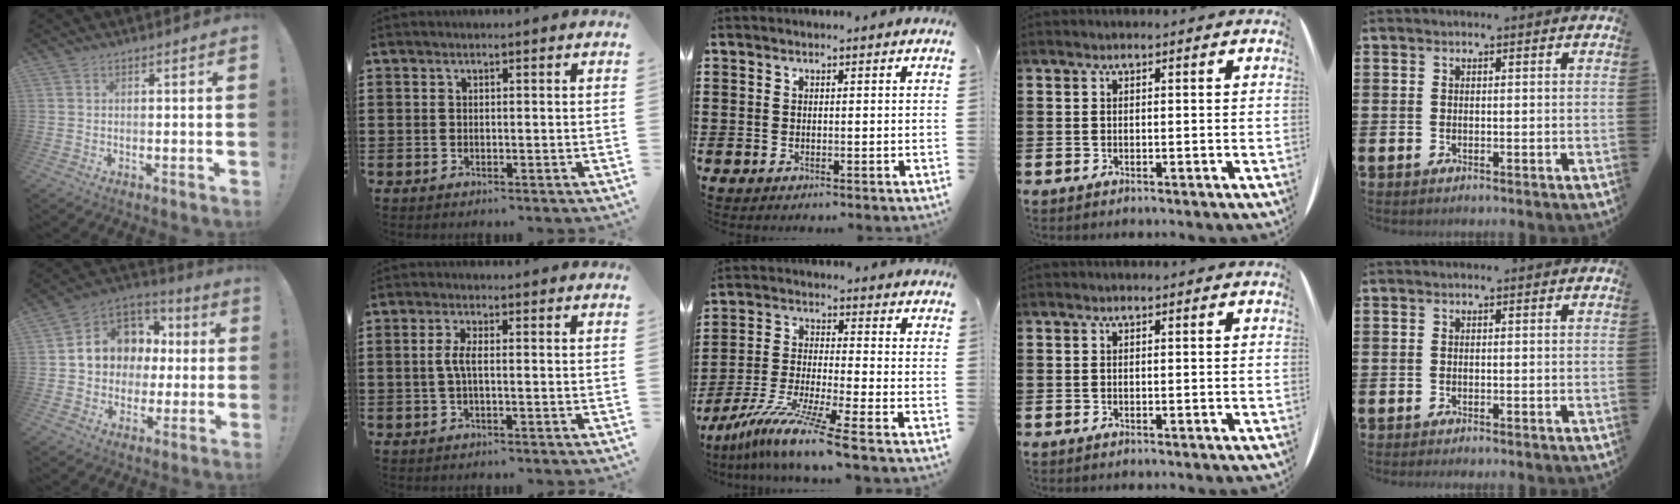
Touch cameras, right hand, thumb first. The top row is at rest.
{"thumb": {"total": 11.7, "force": [1.6, 10.5, 4.8], "torque": [-0.059, -0.008, 0.042]}, "index": {"total": 2.8, "force": [-0.3, 0.6, 2.7], "torque": [-0.066, -0.004, -0.012]}, "middle": {"total": 9.3, "force": [-7.4, -0.5, 5.5], "torque": [-0.111, -0.010, -0.148]}}